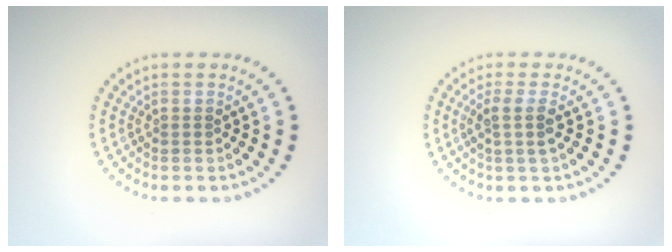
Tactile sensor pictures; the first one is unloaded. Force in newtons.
{"total": 1.9, "press": 1.6, "slide": 1.1}